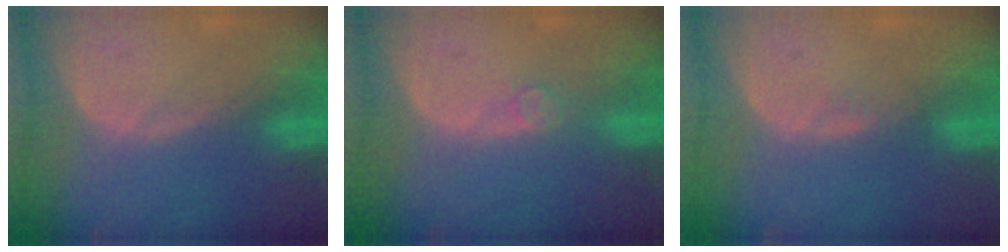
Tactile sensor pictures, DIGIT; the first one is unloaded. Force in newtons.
{"total": 1.5, "press": 1.5, "slide": 0.2}
{"total": 1.3, "press": 1.2, "slide": 0.2}